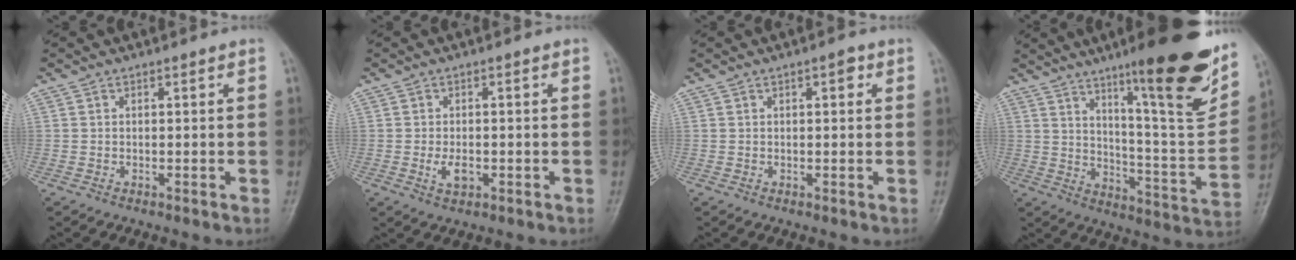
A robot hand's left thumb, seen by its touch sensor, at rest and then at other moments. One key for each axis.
{"total": 3.3, "fx": -0.9, "fy": 1.8, "fz": 2.6, "tx": -0.047, "ty": 0.000, "tz": -0.012}
{"total": 2.0, "fx": 0.8, "fy": 0.8, "fz": 1.6, "tx": -0.020, "ty": 0.002, "tz": 0.008}
{"total": 23.8, "fx": 14.0, "fy": 4.0, "fz": 18.8, "tx": -0.241, "ty": -0.065, "tz": 0.216}